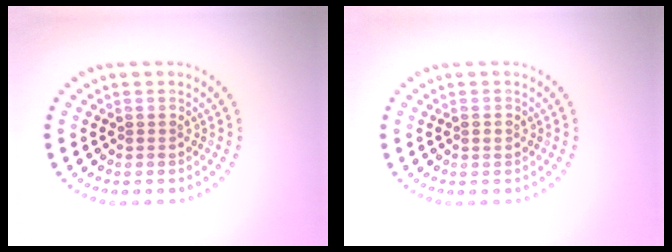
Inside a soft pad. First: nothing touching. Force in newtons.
{"total": 0.9, "press": 0.9, "slide": 0.1}